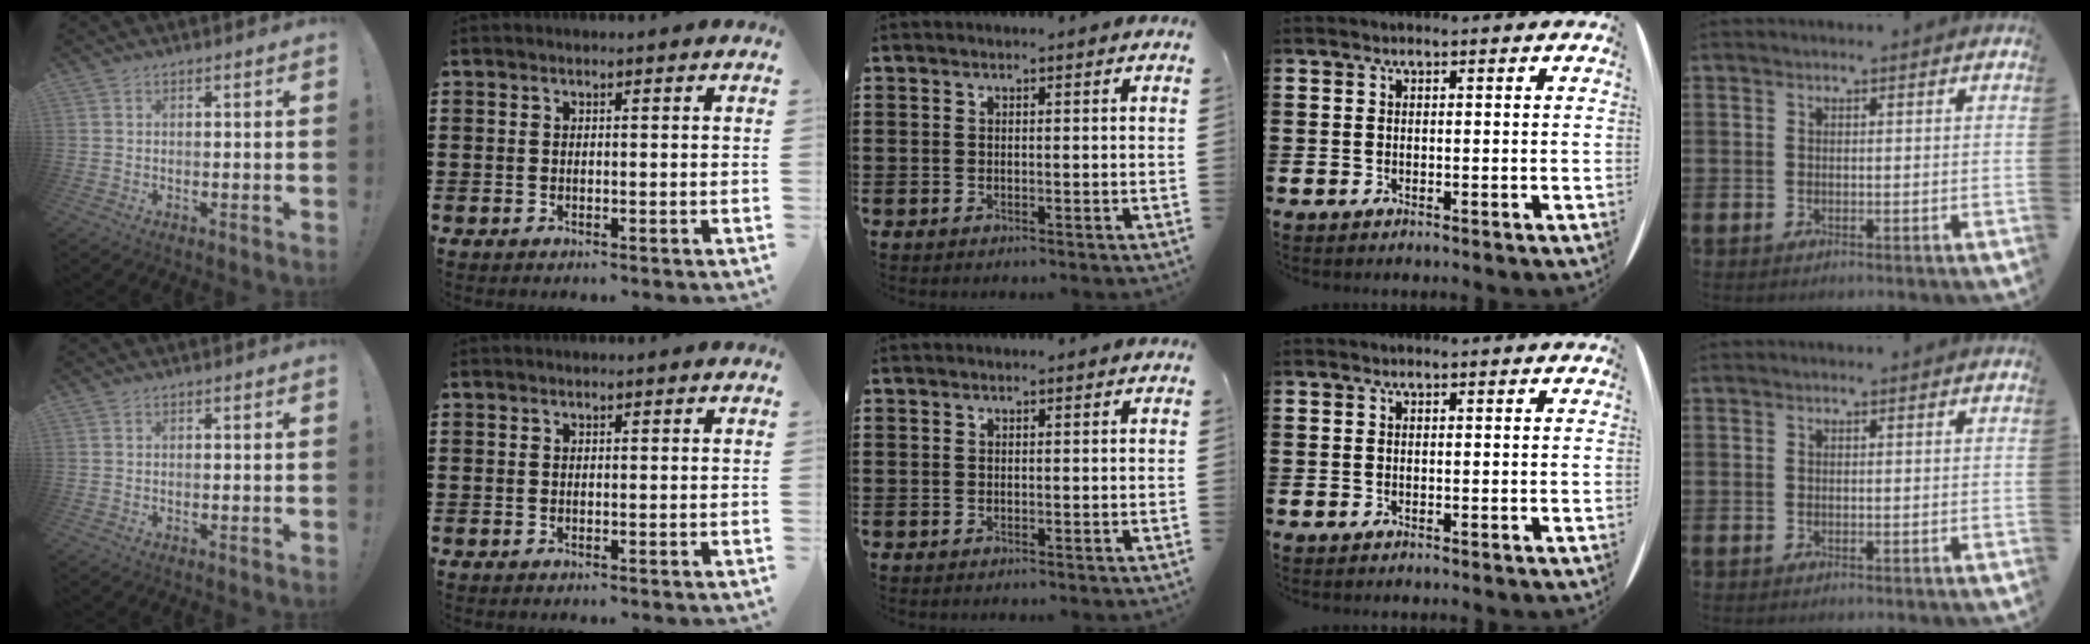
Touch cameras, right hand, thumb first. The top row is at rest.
{}